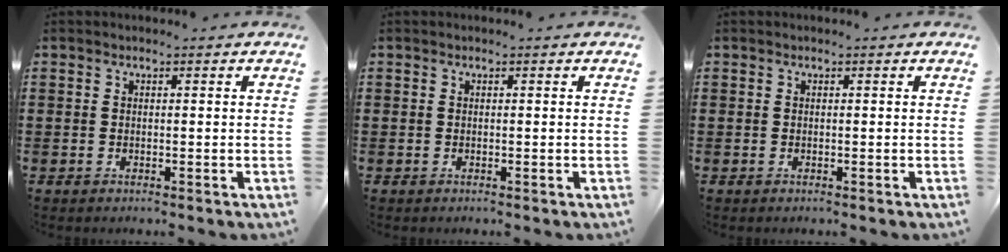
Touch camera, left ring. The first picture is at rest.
{"total": 0.0}
{"total": 0.0}